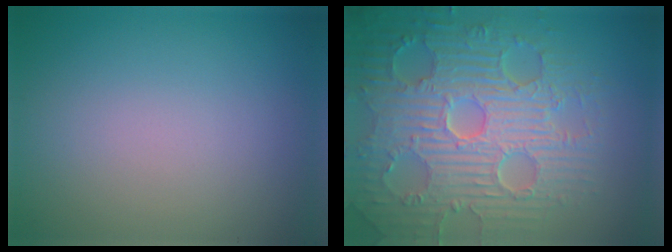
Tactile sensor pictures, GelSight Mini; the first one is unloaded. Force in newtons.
{"total": 9.4, "press": 6.8, "slide": 6.4}